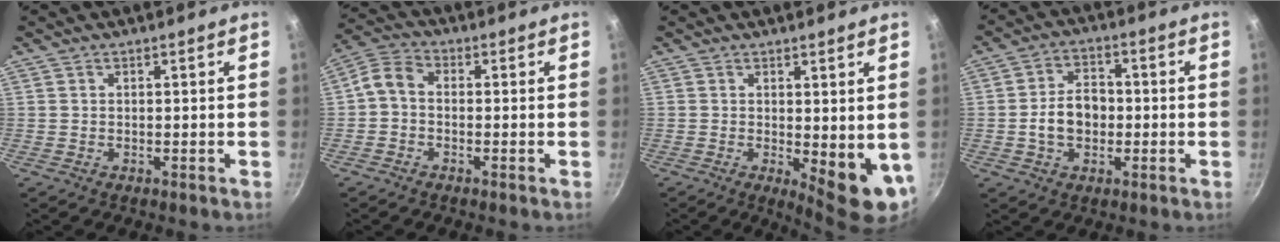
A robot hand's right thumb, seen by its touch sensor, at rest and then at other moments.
{"total": 4.6, "force": [-1.2, 3.4, 3.0], "torque": [-0.066, 0.031, -0.037]}
{"total": 8.5, "force": [0.1, 3.2, 7.8], "torque": [-0.085, -0.015, 0.010]}
{"total": 8.1, "force": [-1.0, 5.8, 5.5], "torque": [-0.072, 0.021, -0.023]}